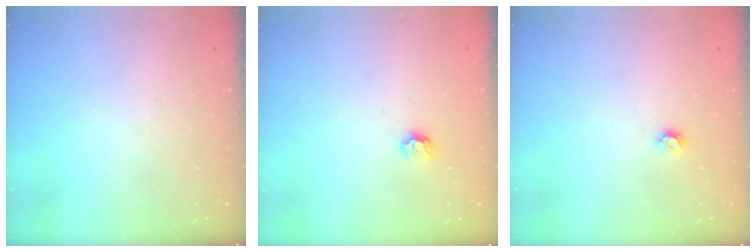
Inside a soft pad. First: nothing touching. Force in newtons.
{"total": 5.5, "press": 5.4, "slide": 0.6}
{"total": 3.8, "press": 3.7, "slide": 0.6}